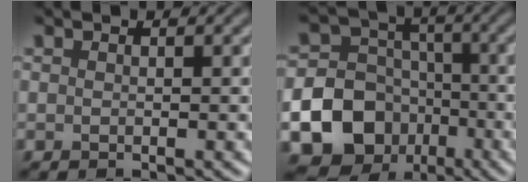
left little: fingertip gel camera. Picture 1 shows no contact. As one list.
[{"total": 21.7, "force": [-9.0, 19.1, 5.1], "torque": [-0.138, -0.070, -0.163]}]